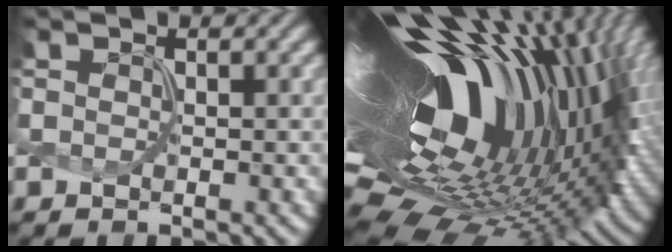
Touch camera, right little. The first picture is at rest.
{"total": 21.4, "force": [4.6, 10.8, 17.9], "torque": [-0.324, 0.016, 0.058]}